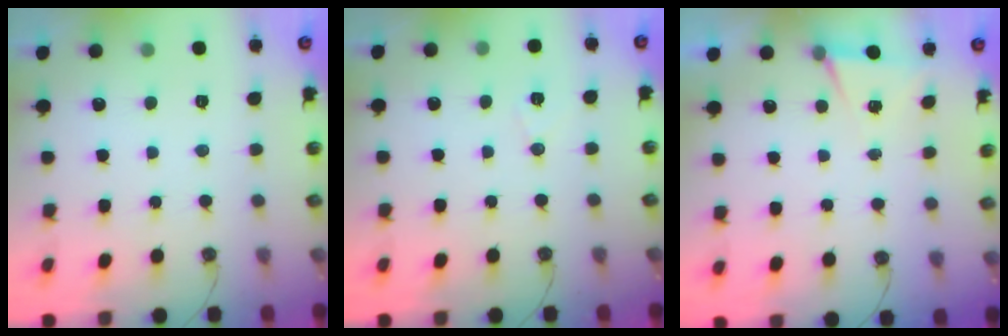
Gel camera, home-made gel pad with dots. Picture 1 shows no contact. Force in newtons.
{"total": 5.3, "press": 3.0, "slide": 4.4}
{"total": 5.0, "press": 2.2, "slide": 4.5}